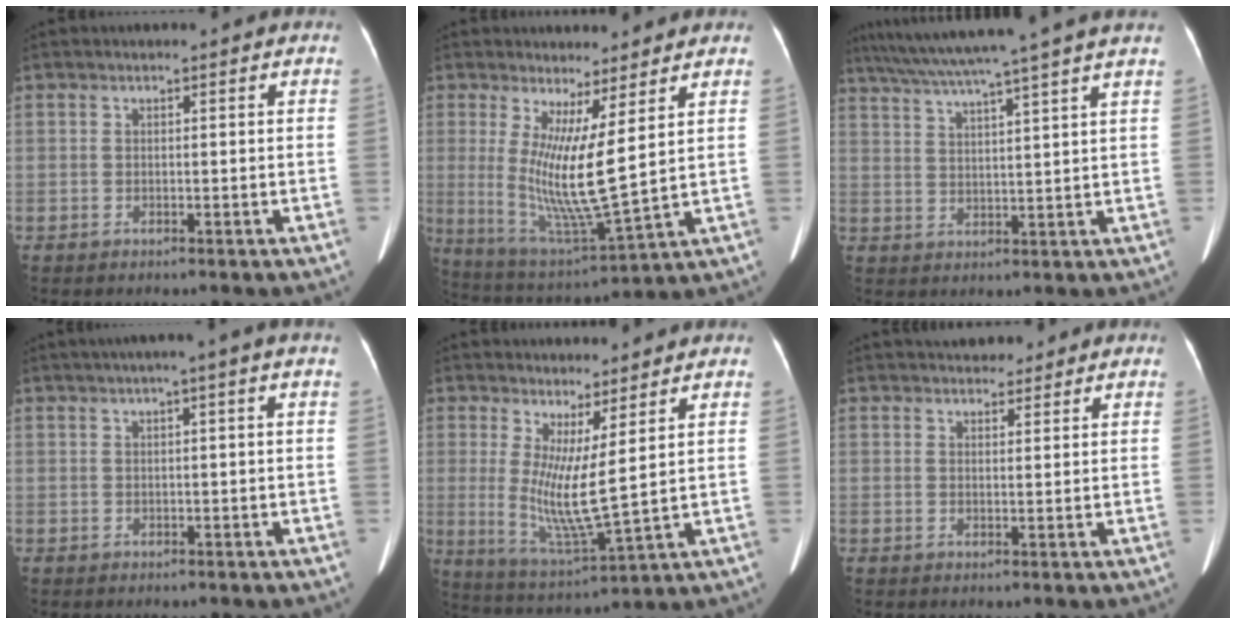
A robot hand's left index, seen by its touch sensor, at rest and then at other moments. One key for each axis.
{"total": 10.9, "fx": 2.3, "fy": 0.3, "fz": 10.7, "tx": -0.214, "ty": -0.038, "tz": 0.050}
{"total": 15.8, "fx": 13.3, "fy": -2.2, "fz": 8.2, "tx": -0.144, "ty": 0.006, "tz": 0.186}
{"total": 2.5, "fx": 1.2, "fy": -0.3, "fz": 2.3, "tx": -0.038, "ty": 0.018, "tz": 0.019}
{"total": 8.5, "fx": 1.8, "fy": 0.2, "fz": 8.3, "tx": -0.170, "ty": -0.038, "tz": 0.041}
{"total": 5.4, "fx": 4.6, "fy": 2.2, "fz": 1.8, "tx": -0.011, "ty": 0.015, "tz": 0.061}